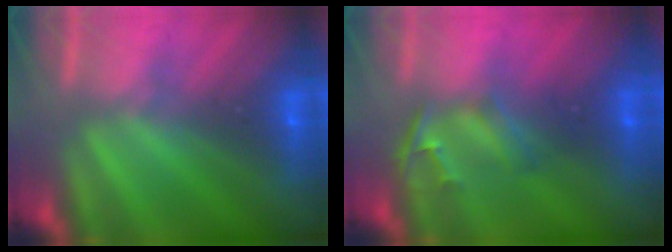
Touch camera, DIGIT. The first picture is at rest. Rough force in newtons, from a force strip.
{"total": 2.4}